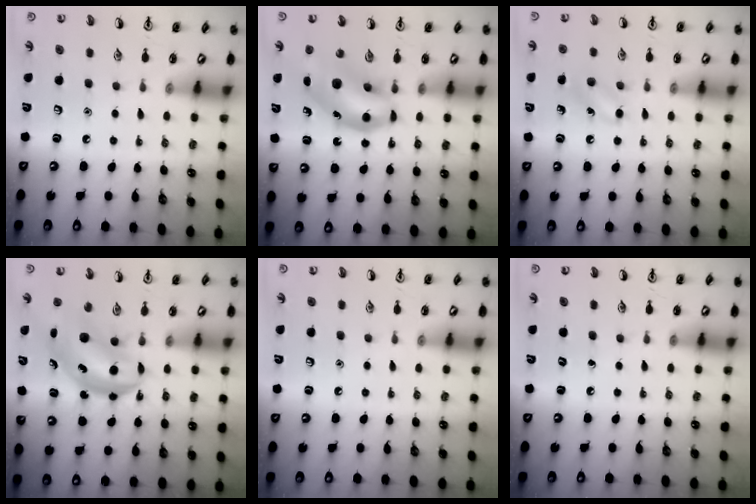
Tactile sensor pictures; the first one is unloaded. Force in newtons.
{"total": 10.6, "press": 10.1, "slide": 3.2}
{"total": 6.0, "press": 5.7, "slide": 1.7}
{"total": 5.6, "press": 5.5, "slide": 1.2}
{"total": 0.0}
{"total": 0.0}